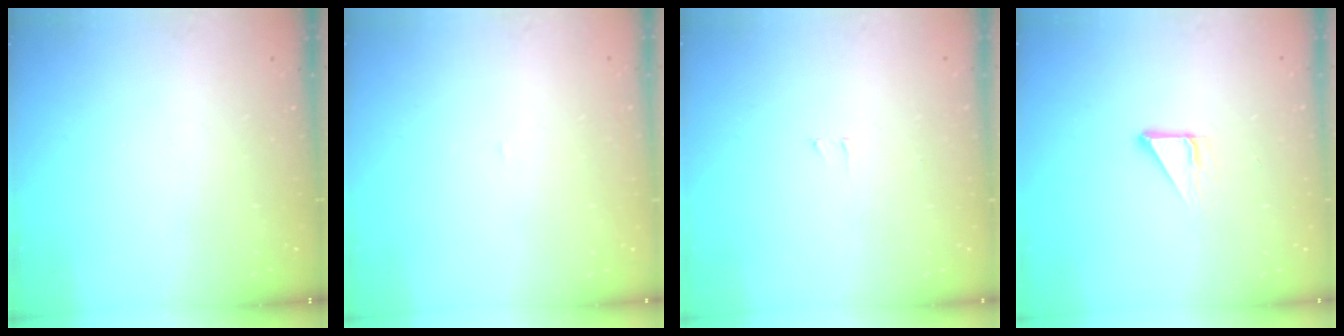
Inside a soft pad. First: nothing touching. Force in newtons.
{"total": 2.1, "press": 2.1, "slide": 0.1}
{"total": 2.5, "press": 2.5, "slide": 0.2}
{"total": 3.6, "press": 3.6, "slide": 0.1}